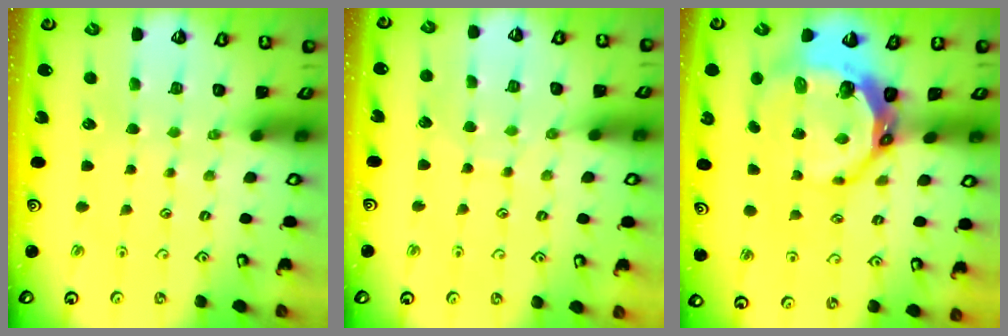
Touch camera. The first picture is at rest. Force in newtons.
{"total": 6.3, "press": 6.2, "slide": 0.5}
{"total": 10.9, "press": 9.7, "slide": 5.0}